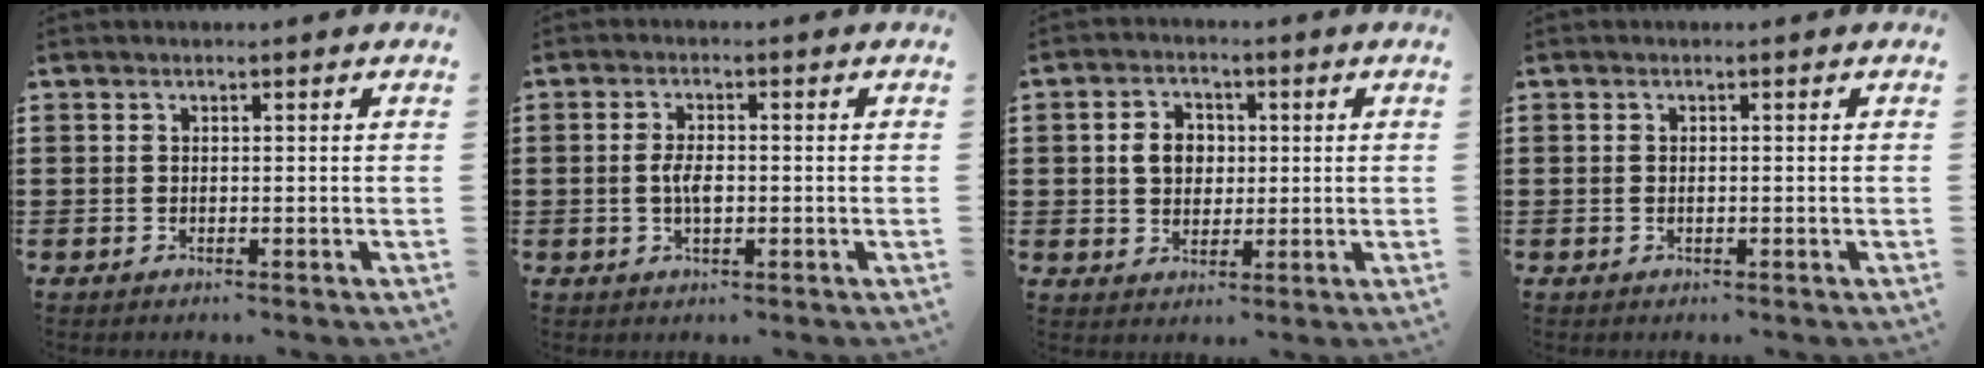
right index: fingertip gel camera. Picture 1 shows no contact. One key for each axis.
{"total": 3.3, "fx": -0.3, "fy": 1.6, "fz": 2.9, "tx": -0.055, "ty": -0.001, "tz": -0.010}
{"total": 4.9, "fx": 0.3, "fy": 4.1, "fz": 2.7, "tx": -0.056, "ty": 0.012, "tz": 0.000}
{"total": 0.5, "fx": 0.0, "fy": 0.3, "fz": 0.5, "tx": -0.010, "ty": 0.000, "tz": -0.001}